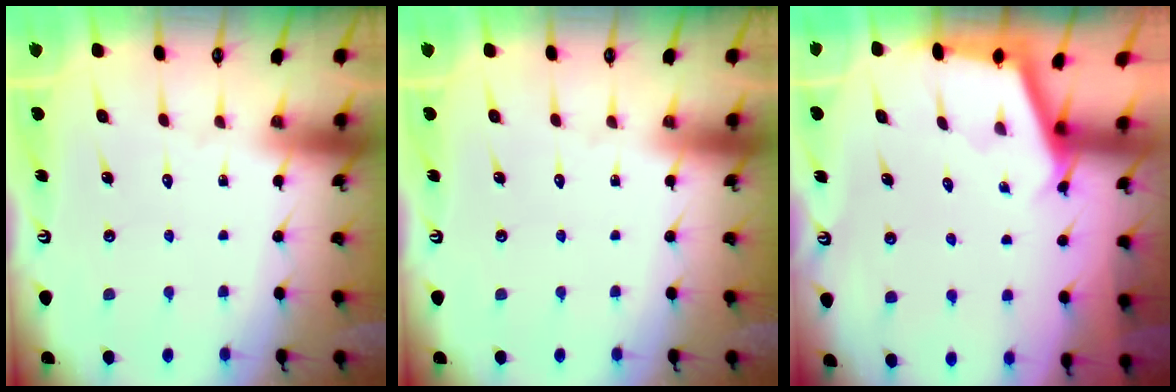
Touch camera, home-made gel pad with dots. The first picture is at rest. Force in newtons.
{"total": 0.0}
{"total": 2.1, "press": 2.1, "slide": 0.2}